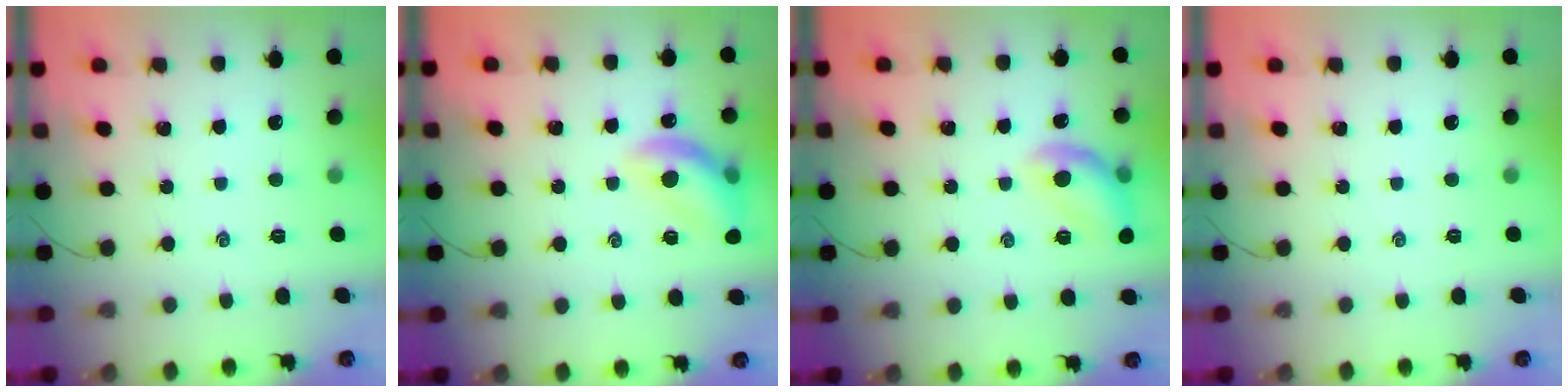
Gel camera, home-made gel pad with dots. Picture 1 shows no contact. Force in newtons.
{"total": 14.0, "press": 13.8, "slide": 2.3}
{"total": 12.6, "press": 12.6, "slide": 0.9}
{"total": 0.0}